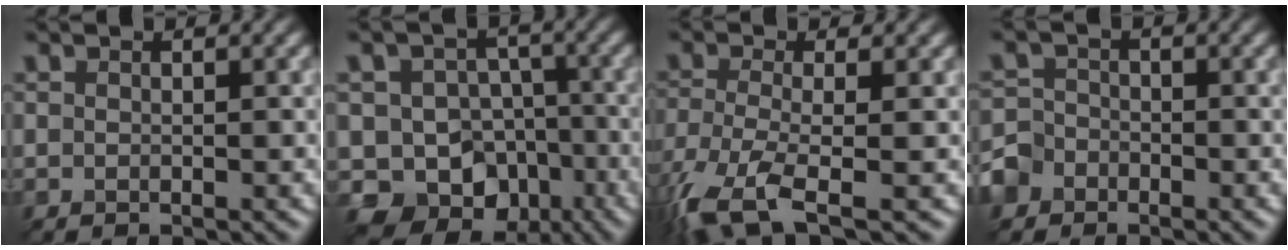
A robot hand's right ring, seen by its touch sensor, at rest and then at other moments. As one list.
[{"total": 11.0, "force": [-5.6, 9.1, 2.6], "torque": [-0.041, -0.018, -0.076]}, {"total": 6.9, "force": [-4.8, 1.7, 4.6], "torque": [-0.132, -0.012, -0.080]}, {"total": 3.1, "force": [-2.5, 1.7, -0.5], "torque": [-0.001, 0.003, -0.039]}]